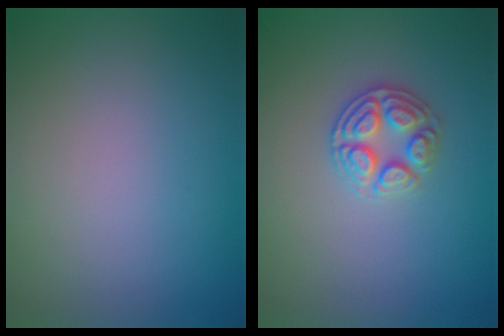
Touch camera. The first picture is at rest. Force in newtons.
{"total": 2.9, "press": 2.9, "slide": 0.1}